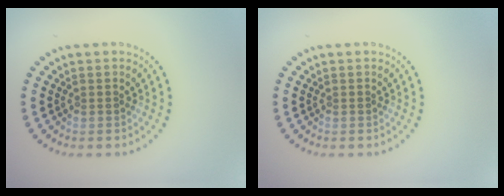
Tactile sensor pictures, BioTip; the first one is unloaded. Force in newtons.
{"total": 0.0}